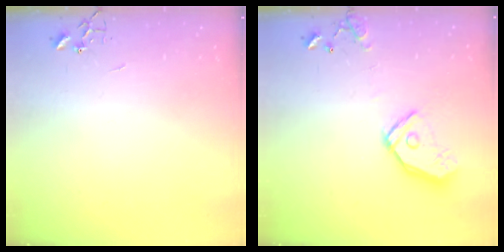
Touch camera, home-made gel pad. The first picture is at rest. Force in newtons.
{"total": 15.9, "press": 15.7, "slide": 2.6}